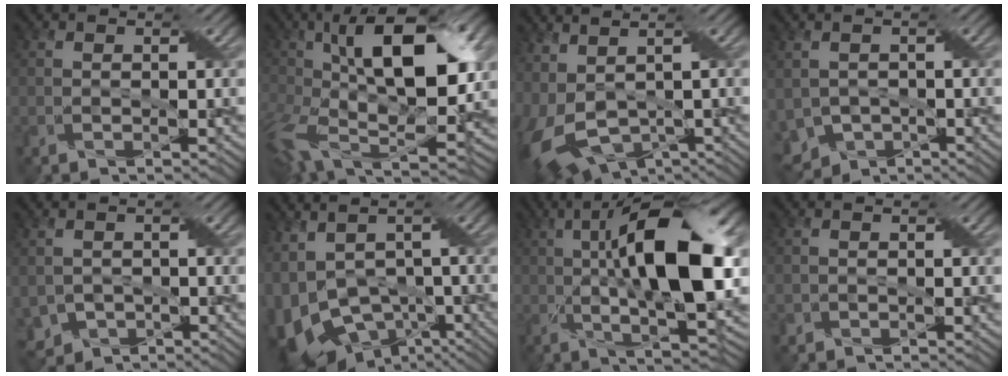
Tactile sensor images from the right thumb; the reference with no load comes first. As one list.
[{"total": 16.5, "force": [1.1, 8.2, 14.3], "torque": [-0.291, -0.020, 0.010]}, {"total": 11.3, "force": [-0.3, 6.8, 9.0], "torque": [-0.221, -0.040, 0.013]}, {"total": 6.3, "force": [-3.0, 4.1, 3.7], "torque": [-0.089, -0.023, -0.055]}, {"total": 4.8, "force": [-2.2, 3.5, 2.4], "torque": [-0.056, -0.019, -0.042]}, {"total": 13.4, "force": [-3.7, 8.7, 9.5], "torque": [-0.215, -0.026, -0.025]}, {"total": 15.5, "force": [1.6, 5.2, 14.5], "torque": [-0.238, 0.016, 0.015]}, {"total": 0.9, "force": [-0.5, 0.7, -0.1], "torque": [0.001, -0.003, -0.011]}]